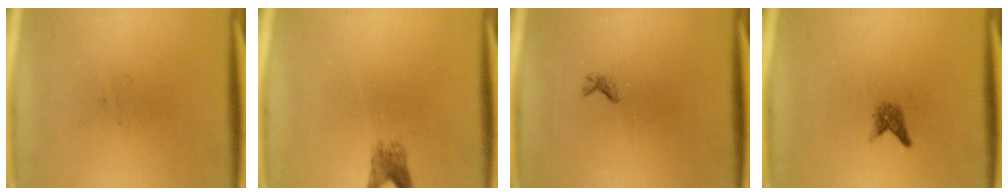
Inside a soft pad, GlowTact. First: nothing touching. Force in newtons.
{"total": 2.2}
{"total": 0.6}
{"total": 1.5}